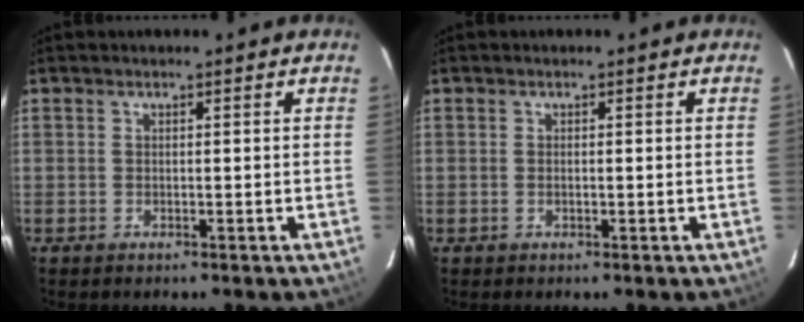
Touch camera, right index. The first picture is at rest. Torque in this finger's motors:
{"motor_torque": [-0.36, 0.24, -0.03, 0.00]}